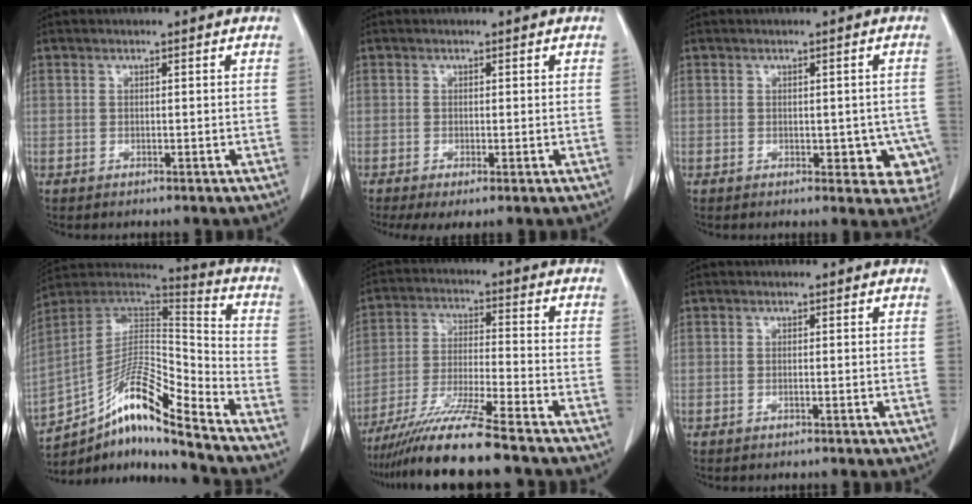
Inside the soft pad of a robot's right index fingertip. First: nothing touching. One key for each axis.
{"total": 3.2, "fx": -1.4, "fy": 1.0, "fz": 2.7, "tx": -0.046, "ty": -0.012, "tz": -0.022}
{"total": 6.4, "fx": -1.2, "fy": 3.7, "fz": 5.0, "tx": -0.030, "ty": 0.008, "tz": -0.009}
{"total": 16.4, "fx": -12.0, "fy": 1.2, "fz": 11.1, "tx": -0.200, "ty": 0.029, "tz": -0.211}
{"total": 12.7, "fx": -10.3, "fy": -1.0, "fz": 7.3, "tx": -0.134, "ty": -0.027, "tz": -0.183}
{"total": 0.0}